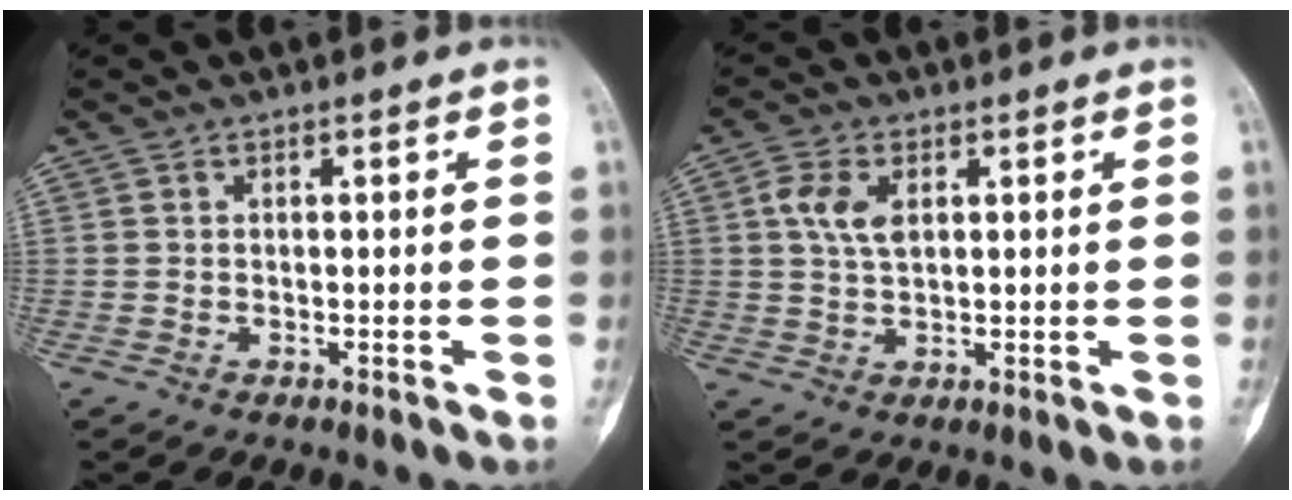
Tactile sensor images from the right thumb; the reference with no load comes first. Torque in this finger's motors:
{"motor_torque": [0.79, 0.53, 0.53, 0.42, 0.12]}